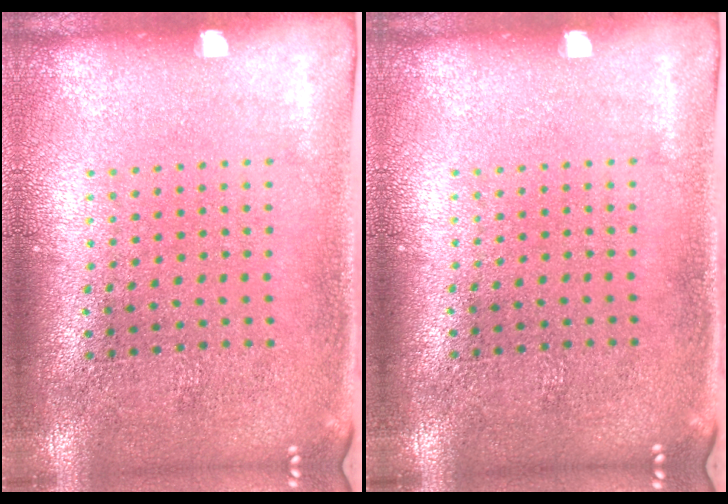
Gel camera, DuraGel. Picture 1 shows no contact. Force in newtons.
{"total": 0.0}